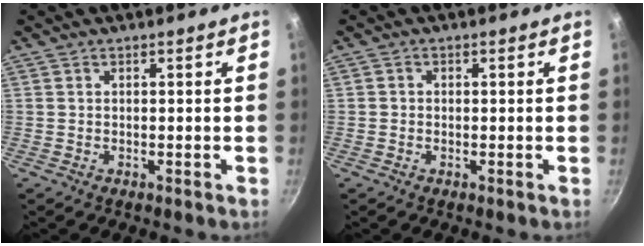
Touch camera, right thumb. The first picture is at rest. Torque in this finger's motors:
{"motor_torque": [0.14, -0.27, -0.08, -0.12, 0.07]}